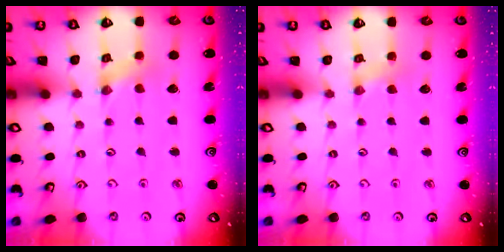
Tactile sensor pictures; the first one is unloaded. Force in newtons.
{"total": 2.4, "press": 2.3, "slide": 0.5}